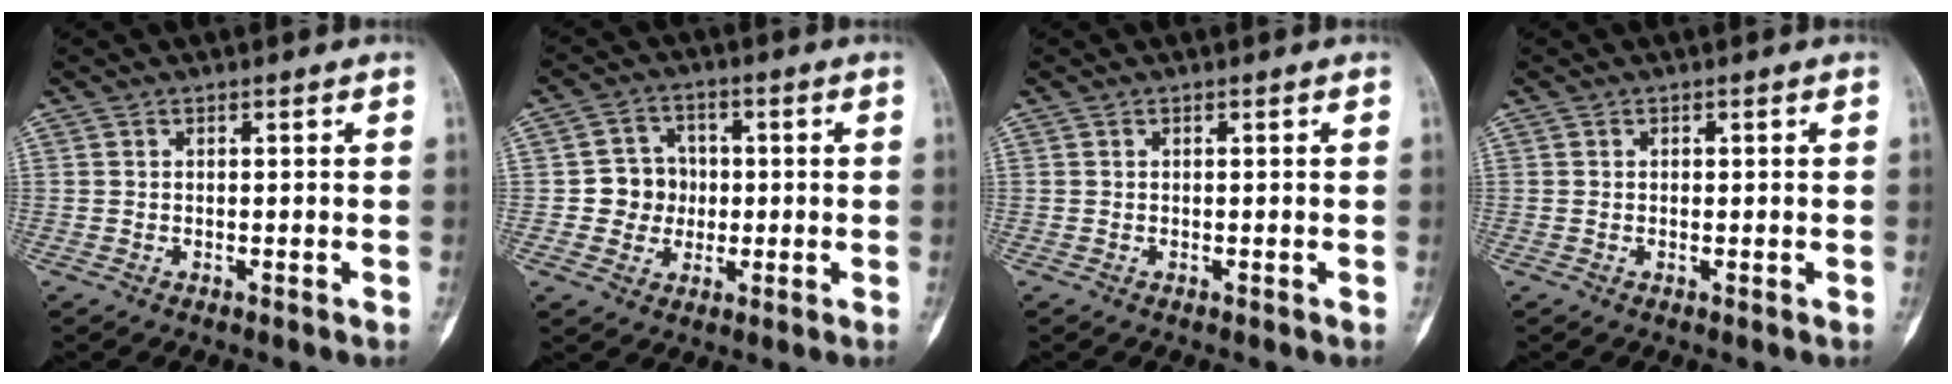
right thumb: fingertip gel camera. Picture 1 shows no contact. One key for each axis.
{"total": 6.7, "fx": -0.4, "fy": 6.4, "fz": 1.9, "tx": 0.006, "ty": 0.014, "tz": -0.011}
{"total": 0.0}
{"total": 0.0}